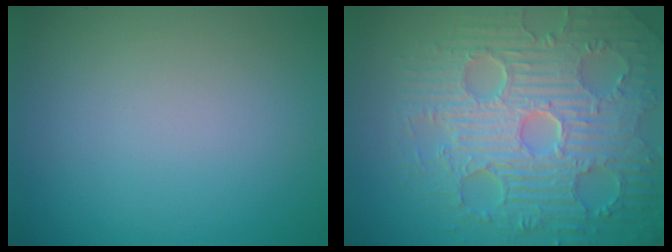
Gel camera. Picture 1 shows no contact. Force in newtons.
{"total": 9.6, "press": 6.7, "slide": 6.9}